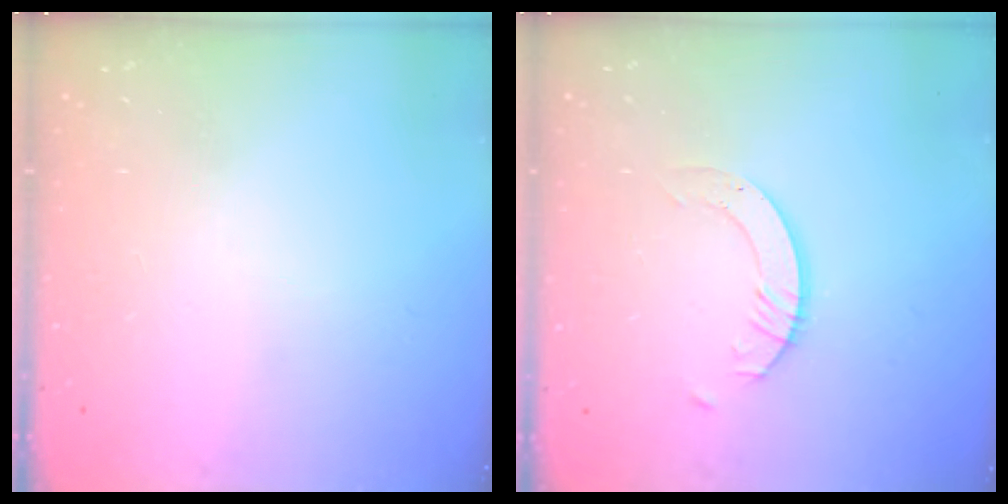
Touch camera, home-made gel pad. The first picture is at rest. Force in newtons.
{"total": 3.4, "press": 3.4, "slide": 0.0}